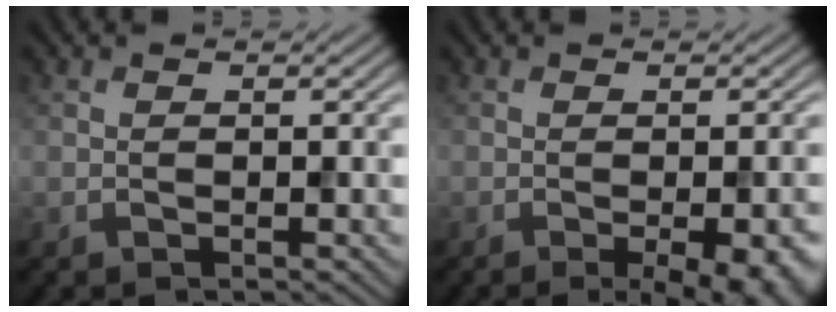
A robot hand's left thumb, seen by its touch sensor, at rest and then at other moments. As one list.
[{"total": 6.4, "force": [-2.6, 1.7, 5.6], "torque": [-0.067, -0.006, -0.024]}]